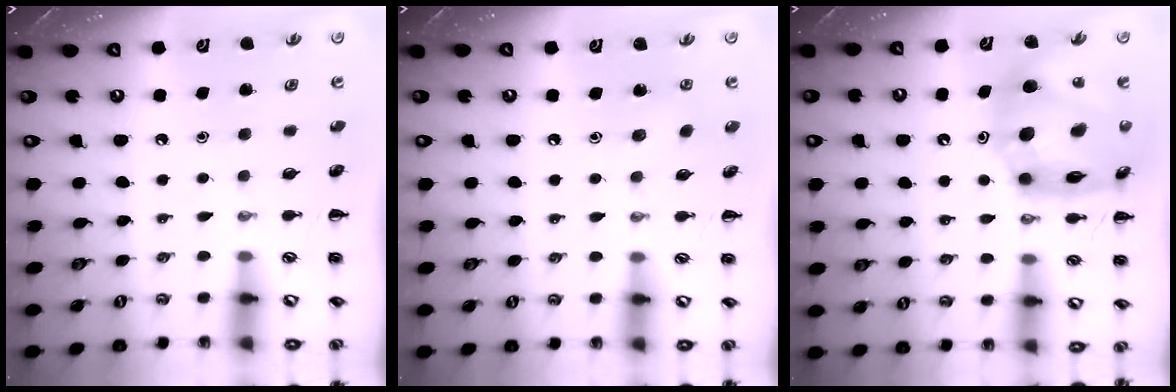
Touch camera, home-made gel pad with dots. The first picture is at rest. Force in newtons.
{"total": 6.5, "press": 6.4, "slide": 0.7}
{"total": 16.8, "press": 16.1, "slide": 4.7}